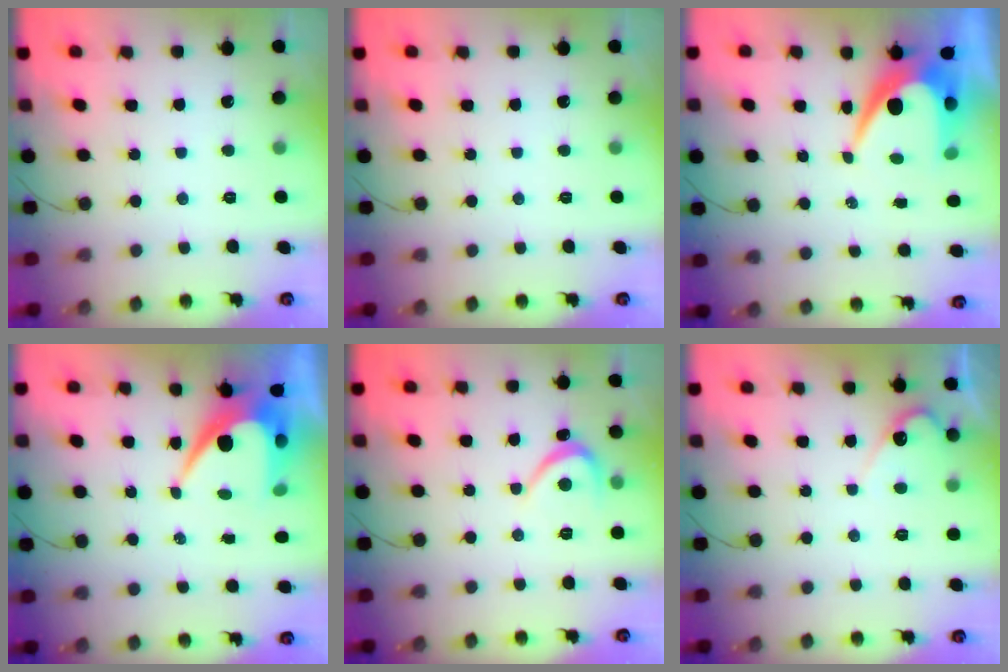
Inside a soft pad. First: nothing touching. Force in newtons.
{"total": 0.0}
{"total": 9.9, "press": 9.8, "slide": 1.0}
{"total": 9.9, "press": 9.9, "slide": 0.8}
{"total": 3.3, "press": 3.2, "slide": 0.4}
{"total": 3.9, "press": 3.9, "slide": 0.3}